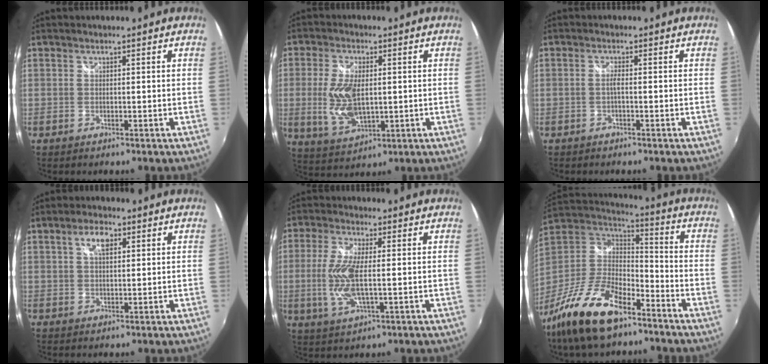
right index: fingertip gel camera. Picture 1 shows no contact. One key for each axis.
{"total": 10.2, "fx": -0.1, "fy": 5.1, "fz": 8.9, "tx": -0.183, "ty": -0.008, "tz": 0.006}
{"total": 1.2, "fx": -0.6, "fy": -0.1, "fz": 1.0, "tx": -0.021, "ty": 0.003, "tz": -0.012}
{"total": 4.0, "fx": 1.7, "fy": 1.8, "fz": 3.2, "tx": -0.056, "ty": 0.011, "tz": 0.030}
{"total": 9.7, "fx": -0.7, "fy": 2.9, "fz": 9.3, "tx": -0.197, "ty": -0.007, "tz": -0.012}
{"total": 21.8, "fx": -14.0, "fy": 9.3, "fz": 13.8, "tx": -0.289, "ty": -0.020, "tz": -0.253}